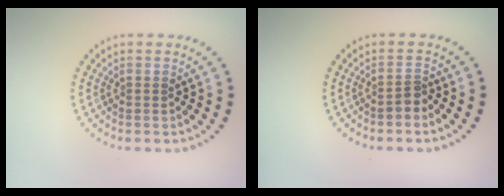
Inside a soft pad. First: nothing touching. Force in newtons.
{"total": 1.4, "press": 1.2, "slide": 0.9}